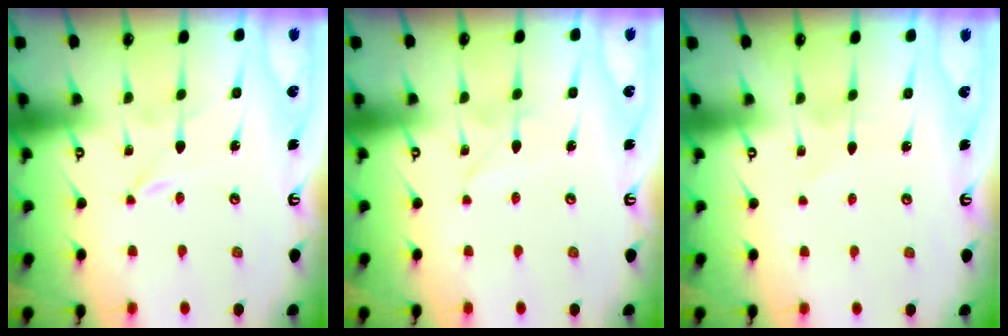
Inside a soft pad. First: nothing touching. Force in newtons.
{"total": 1.6, "press": 1.6, "slide": 0.1}
{"total": 2.4, "press": 2.4, "slide": 0.2}